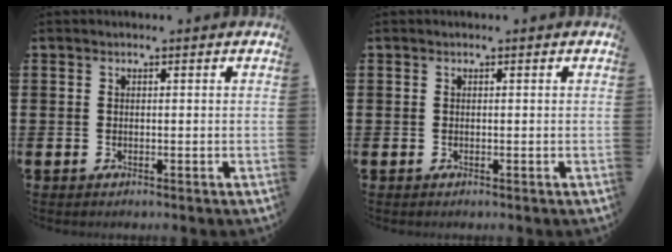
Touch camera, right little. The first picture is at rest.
{"total": 0.0}